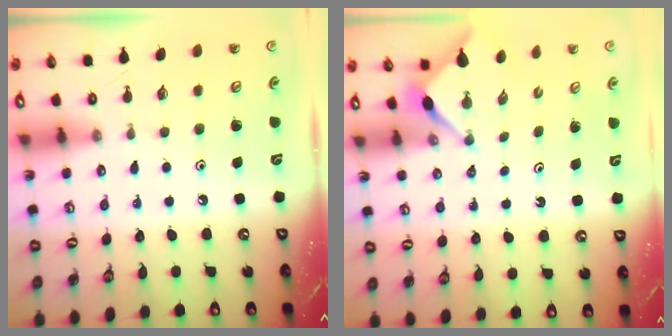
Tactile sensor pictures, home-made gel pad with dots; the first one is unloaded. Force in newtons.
{"total": 2.7, "press": 2.7, "slide": 0.3}